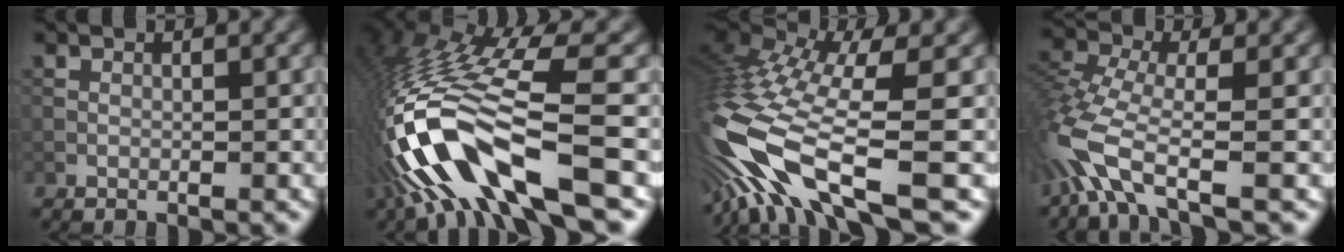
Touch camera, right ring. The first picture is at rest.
{"total": 13.8, "force": [-6.0, 4.2, 11.7], "torque": [-0.241, -0.005, -0.096]}
{"total": 13.6, "force": [-5.6, 3.8, 11.8], "torque": [-0.265, 0.001, -0.090]}
{"total": 6.7, "force": [-3.3, 2.5, 5.3], "torque": [-0.133, -0.005, -0.083]}